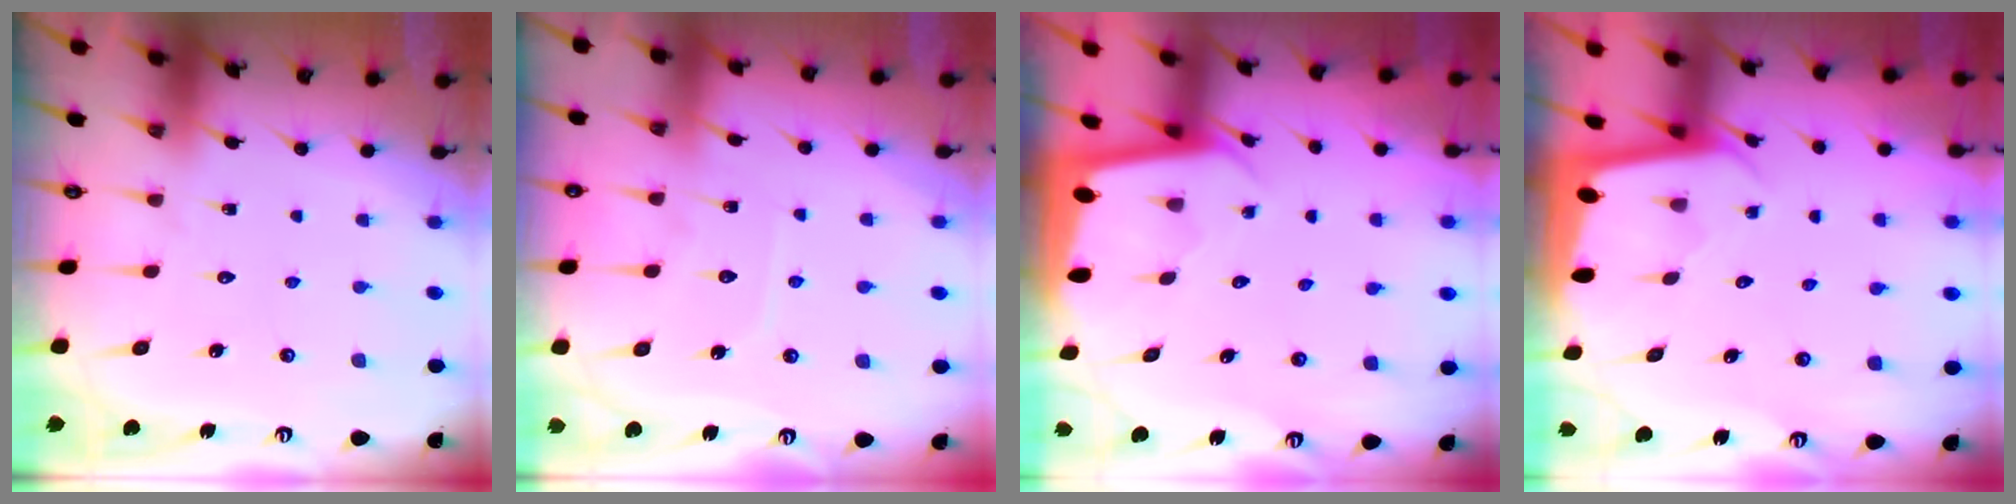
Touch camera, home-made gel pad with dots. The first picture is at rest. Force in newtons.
{"total": 5.4, "press": 5.4, "slide": 0.6}
{"total": 1.7, "press": 1.7, "slide": 0.1}
{"total": 2.0, "press": 2.0, "slide": 0.1}